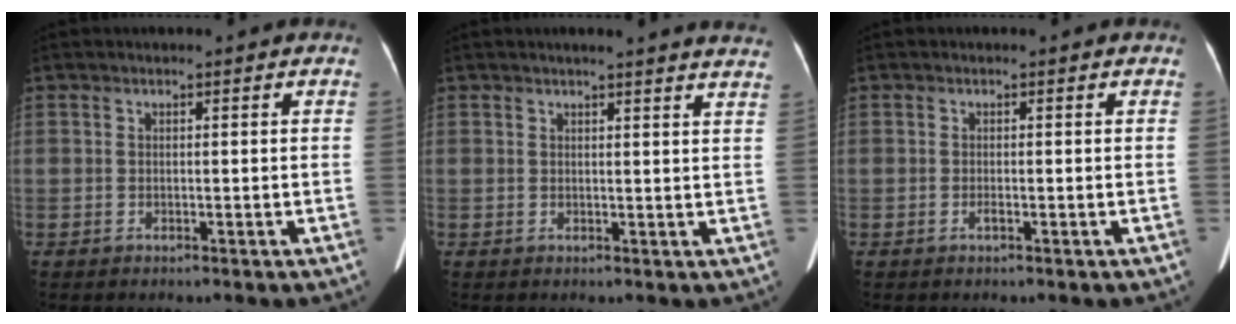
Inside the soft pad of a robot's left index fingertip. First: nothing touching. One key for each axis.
{"total": 12.1, "fx": 11.2, "fy": 0.3, "fz": 4.5, "tx": -0.048, "ty": -0.015, "tz": 0.110}
{"total": 0.5, "fx": -0.3, "fy": 0.0, "fz": 0.4, "tx": -0.010, "ty": -0.002, "tz": -0.004}